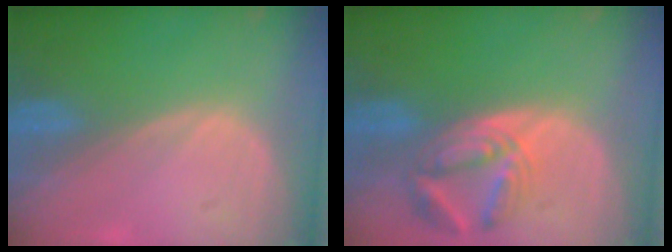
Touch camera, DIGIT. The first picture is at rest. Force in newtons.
{"total": 6.4, "press": 6.4, "slide": 0.9}